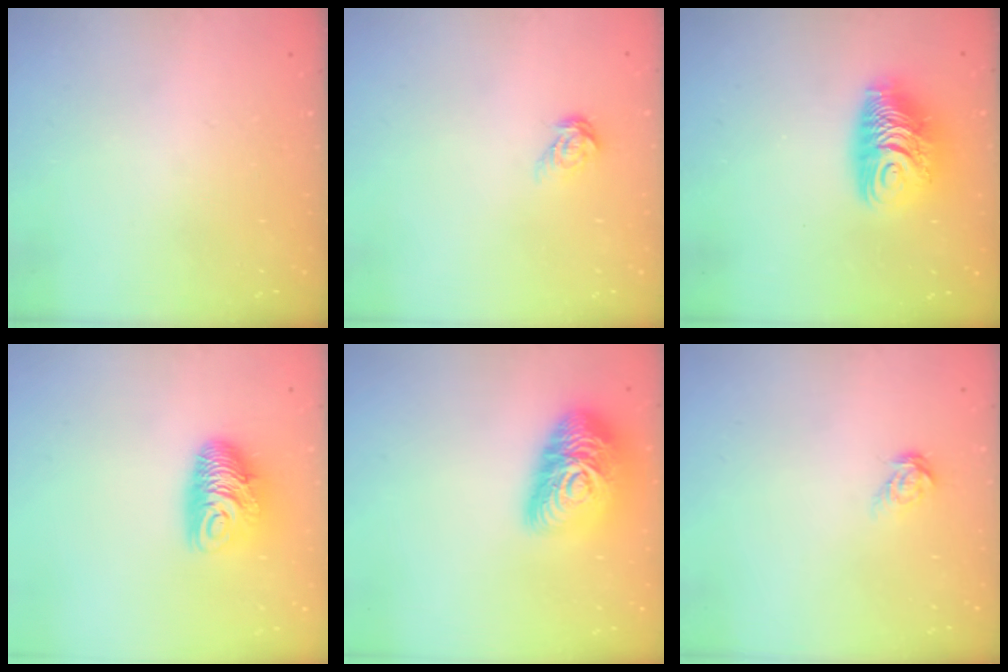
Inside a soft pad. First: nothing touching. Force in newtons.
{"total": 6.6, "press": 6.6, "slide": 0.4}
{"total": 10.7, "press": 10.7, "slide": 0.9}
{"total": 10.3, "press": 10.3, "slide": 0.4}
{"total": 18.8, "press": 18.8, "slide": 1.2}
{"total": 6.2, "press": 6.2, "slide": 0.4}